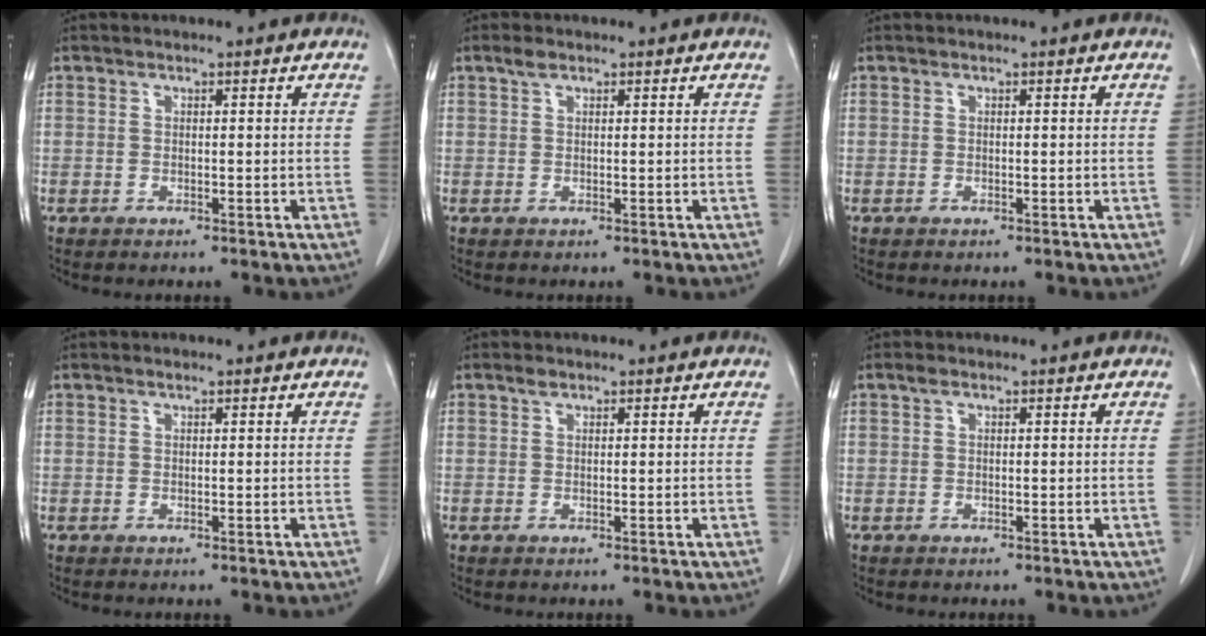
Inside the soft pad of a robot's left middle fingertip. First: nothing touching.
{"total": 1.1, "force": [0.8, 0.5, 0.6], "torque": [-0.016, 0.007, 0.015]}
{"total": 0.0}
{"total": 0.0}
{"total": 0.8, "force": [0.6, 0.3, 0.3], "torque": [-0.009, 0.002, 0.011]}
{"total": 0.6, "force": [0.3, 0.3, 0.4], "torque": [-0.007, 0.008, 0.005]}